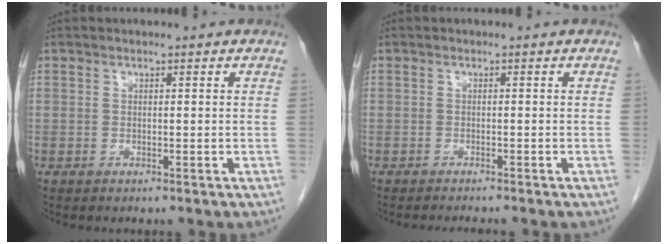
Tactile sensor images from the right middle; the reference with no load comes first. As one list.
[{"total": 3.1, "force": [-2.8, -0.1, 1.2], "torque": [-0.013, -0.005, -0.038]}]